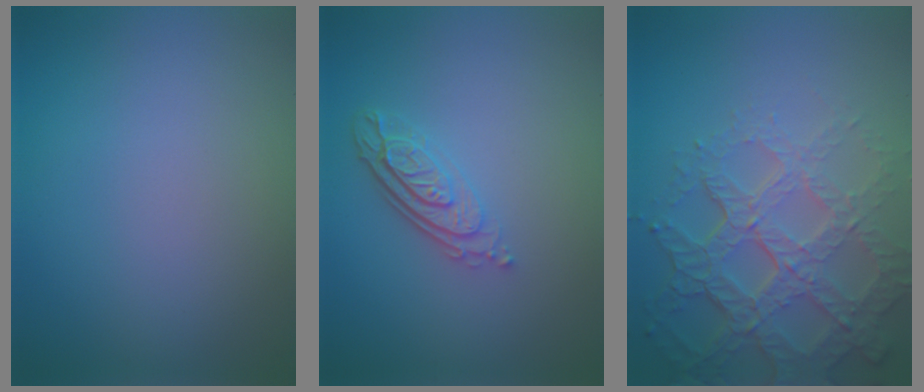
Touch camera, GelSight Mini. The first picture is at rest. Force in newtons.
{"total": 3.7, "press": 2.7, "slide": 2.5}
{"total": 7.6, "press": 5.3, "slide": 5.5}